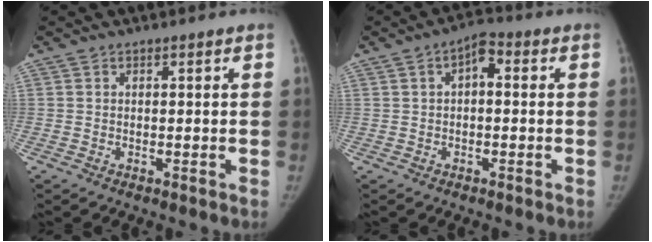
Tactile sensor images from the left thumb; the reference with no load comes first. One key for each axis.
{"total": 4.4, "fx": 0.6, "fy": 2.4, "fz": 3.6, "tx": -0.049, "ty": 0.014, "tz": -0.001}